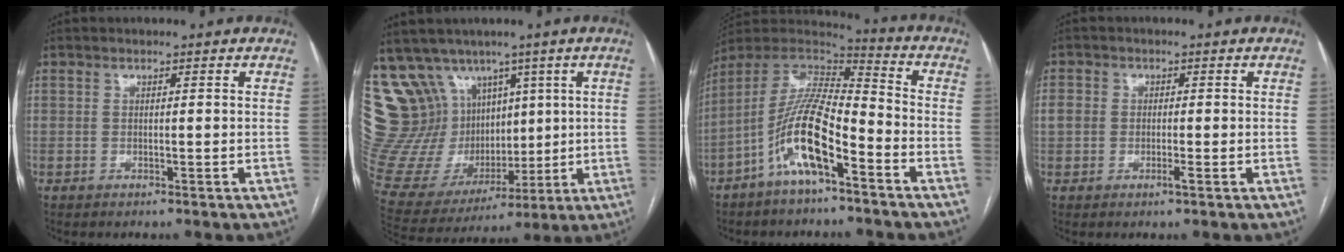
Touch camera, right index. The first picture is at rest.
{"total": 23.5, "force": [11.4, 17.9, 10.1], "torque": [-0.247, 0.073, 0.240]}
{"total": 13.6, "force": [-6.6, 3.0, 11.5], "torque": [-0.229, 0.009, -0.124]}
{"total": 2.8, "force": [-0.6, 1.7, 2.2], "torque": [-0.042, 0.007, -0.011]}